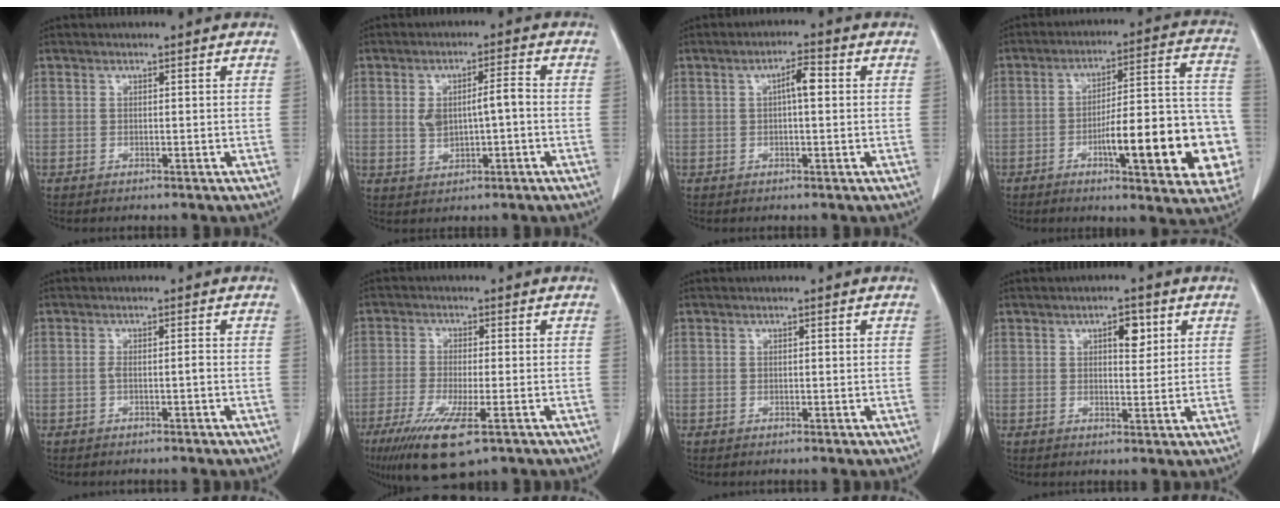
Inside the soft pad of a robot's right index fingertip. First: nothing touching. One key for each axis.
{"total": 5.6, "fx": 0.1, "fy": 1.8, "fz": 5.3, "tx": -0.098, "ty": 0.016, "tz": 0.010}
{"total": 3.5, "fx": 0.5, "fy": 0.7, "fz": 3.4, "tx": -0.056, "ty": 0.009, "tz": 0.006}
{"total": 19.9, "fx": -6.0, "fy": 4.1, "fz": 18.5, "tx": -0.181, "ty": 0.033, "tz": -0.068}
{"total": 1.3, "fx": -0.5, "fy": 0.1, "fz": 1.2, "tx": -0.020, "ty": 0.003, "tz": -0.007}
{"total": 10.3, "fx": -5.9, "fy": 1.8, "fz": 8.3, "tx": -0.152, "ty": -0.030, "tz": -0.098}
{"total": 0.0}
{"total": 3.8, "fx": 1.6, "fy": 1.6, "fz": 3.1, "tx": -0.044, "ty": 0.001, "tz": 0.022}